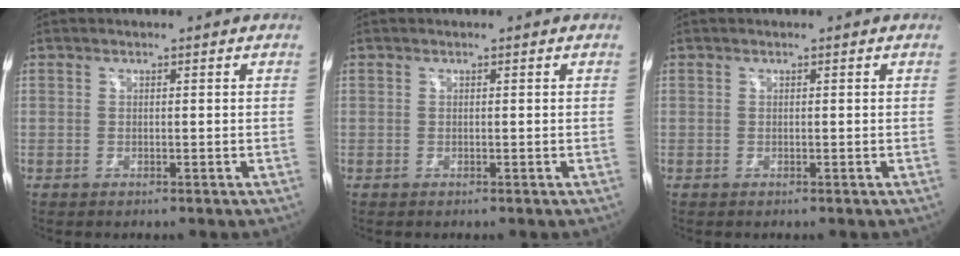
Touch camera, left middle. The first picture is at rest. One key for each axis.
{"total": 0.0}
{"total": 0.0}